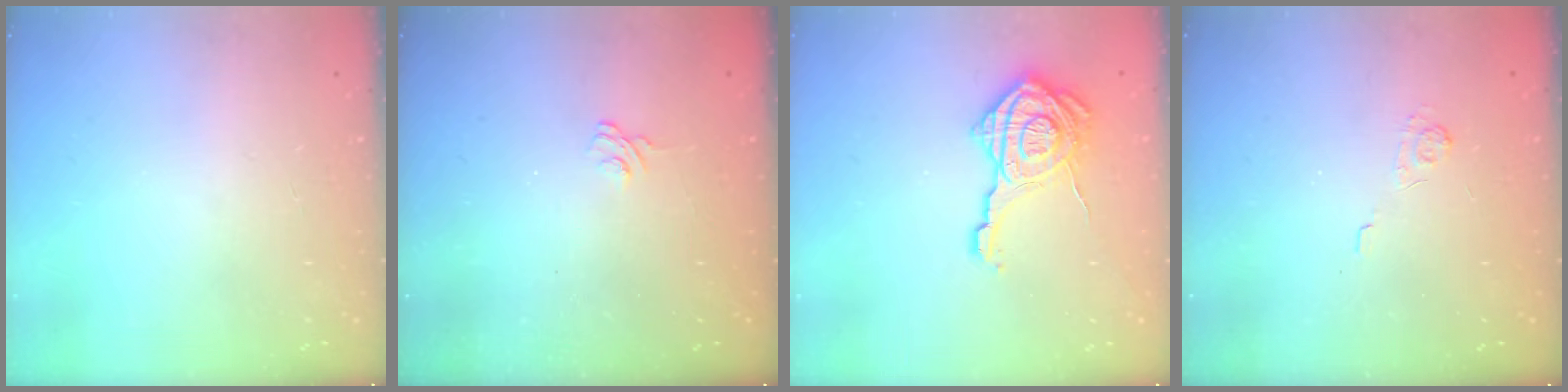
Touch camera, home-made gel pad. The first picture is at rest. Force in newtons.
{"total": 2.5, "press": 2.1, "slide": 1.3}
{"total": 17.9, "press": 17.9, "slide": 1.1}
{"total": 2.0, "press": 1.4, "slide": 1.4}